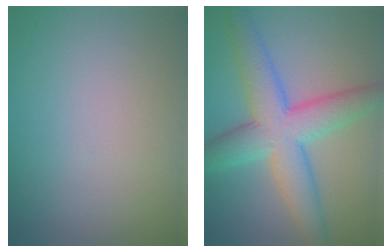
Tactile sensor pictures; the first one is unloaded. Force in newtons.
{"total": 7.6, "press": 7.6, "slide": 0.1}